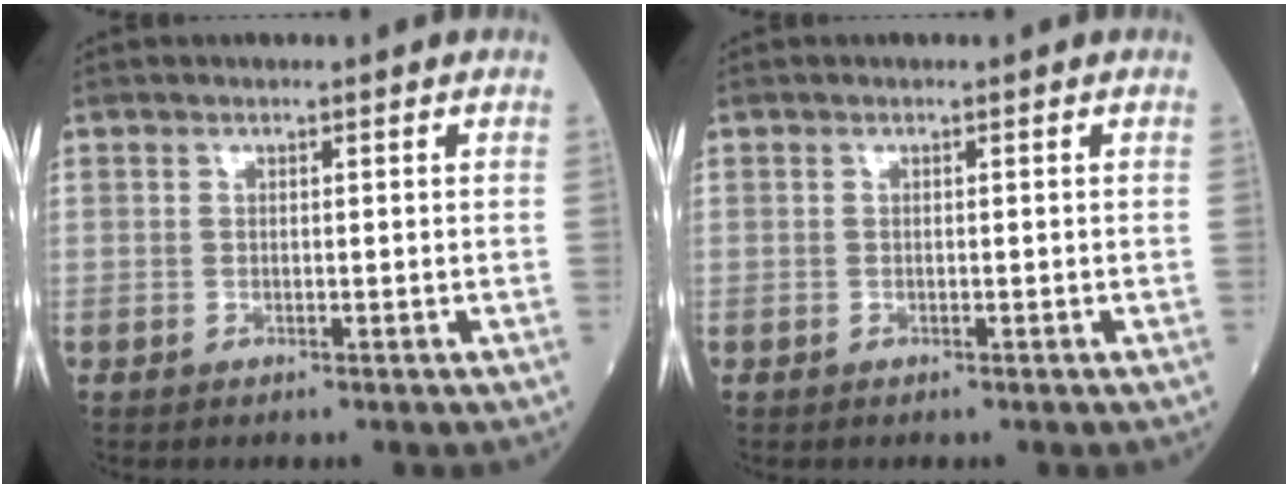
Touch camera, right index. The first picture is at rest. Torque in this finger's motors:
{"motor_torque": [0.01, 0.01, 0.00, -0.01]}